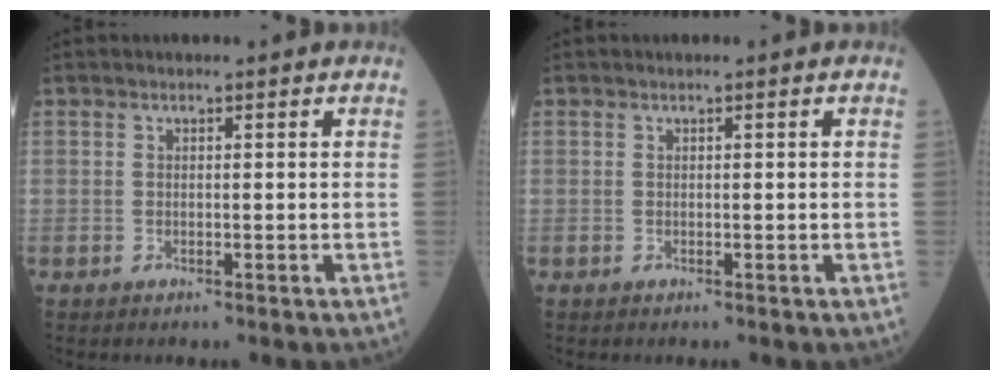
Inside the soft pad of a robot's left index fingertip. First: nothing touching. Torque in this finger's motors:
{"motor_torque": [-0.13, 0.10, 0.03, 0.01]}